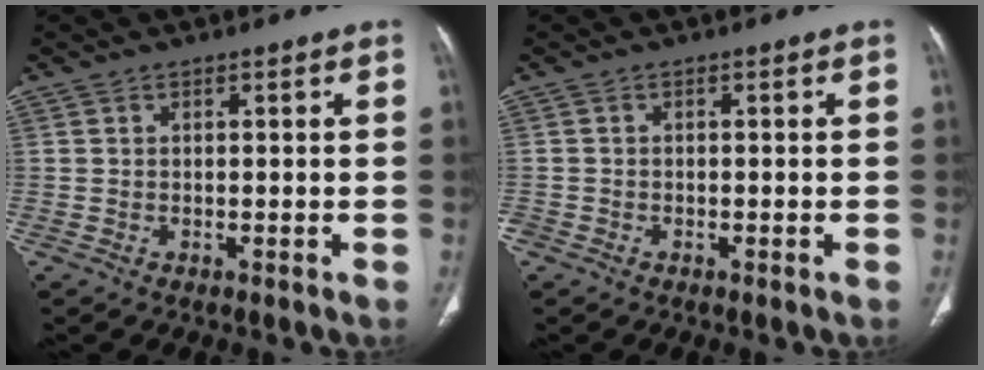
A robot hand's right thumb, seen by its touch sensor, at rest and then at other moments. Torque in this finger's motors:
{"motor_torque": [0.01, -0.09, -0.19, 0.69, -0.04]}